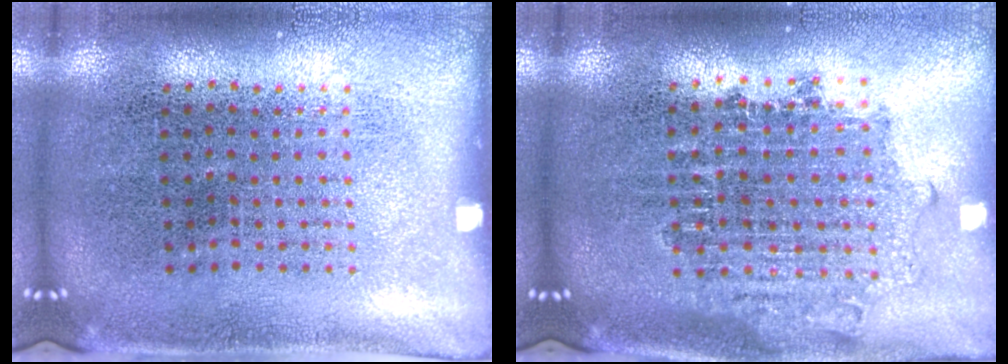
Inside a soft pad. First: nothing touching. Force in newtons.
{"total": 1.7, "press": 1.4, "slide": 1.0}